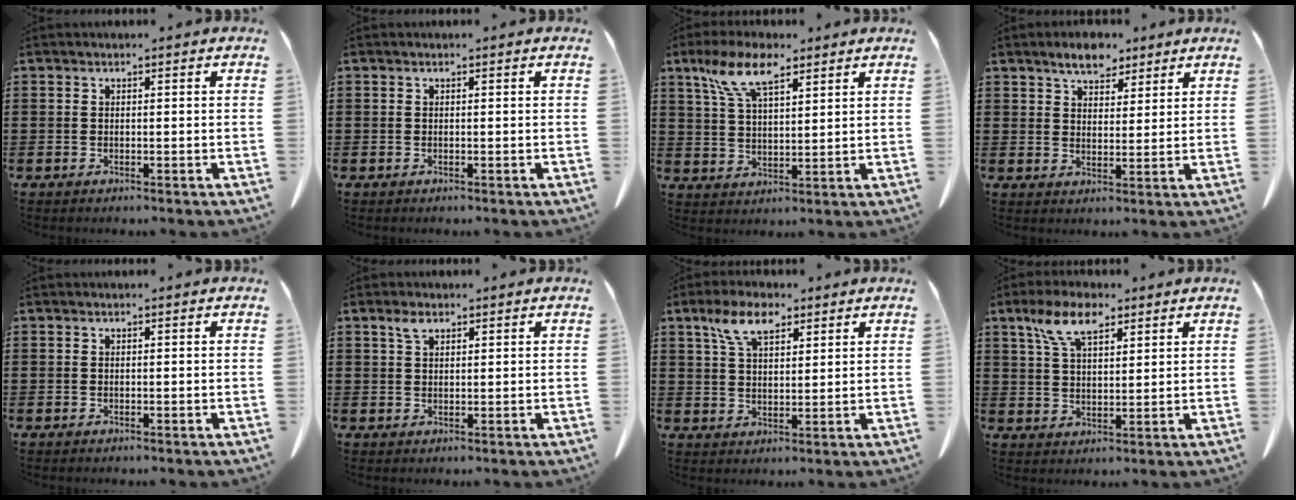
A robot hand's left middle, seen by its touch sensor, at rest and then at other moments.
{"total": 0.0}
{"total": 8.6, "force": [5.5, 3.1, 5.9], "torque": [-0.130, 0.003, 0.101]}
{"total": 5.3, "force": [4.5, 2.3, 1.7], "torque": [-0.040, -0.006, 0.082]}
{"total": 0.0}
{"total": 2.3, "force": [1.4, 1.0, 1.5], "torque": [-0.035, 0.003, 0.026]}
{"total": 7.1, "force": [4.2, 3.2, 4.7], "torque": [-0.105, 0.011, 0.078]}
{"total": 7.9, "force": [5.0, 3.3, 5.2], "torque": [-0.115, 0.007, 0.091]}